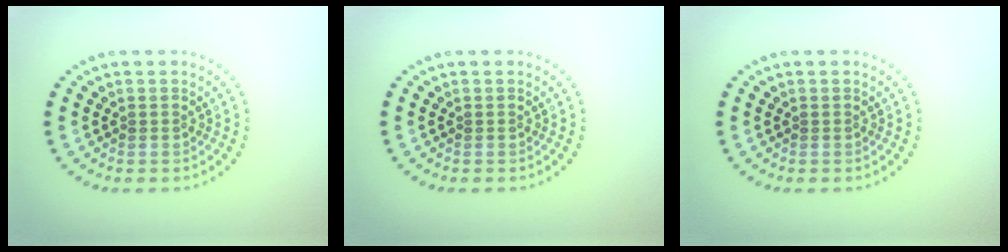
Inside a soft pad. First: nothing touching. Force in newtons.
{"total": 0.0}
{"total": 0.0}